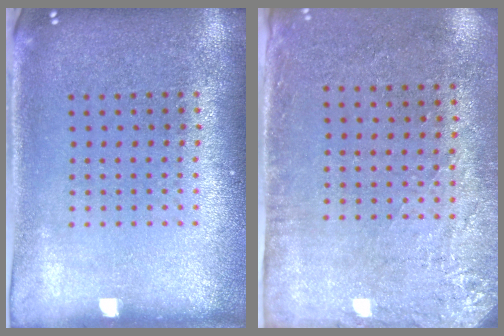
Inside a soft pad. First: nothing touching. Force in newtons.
{"total": 2.8, "press": 2.3, "slide": 1.6}